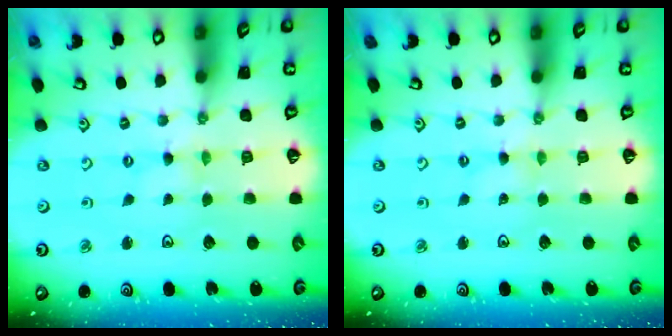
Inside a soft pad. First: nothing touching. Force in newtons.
{"total": 0.7, "press": 0.7, "slide": 0.2}